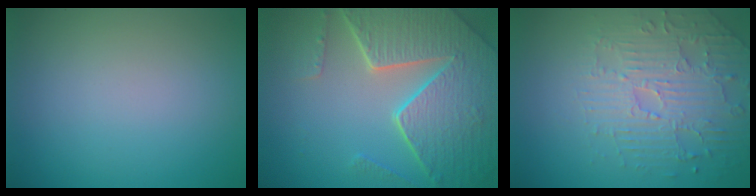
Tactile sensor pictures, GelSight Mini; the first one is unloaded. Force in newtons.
{"total": 7.8, "press": 5.7, "slide": 5.4}
{"total": 4.6, "press": 3.7, "slide": 2.7}